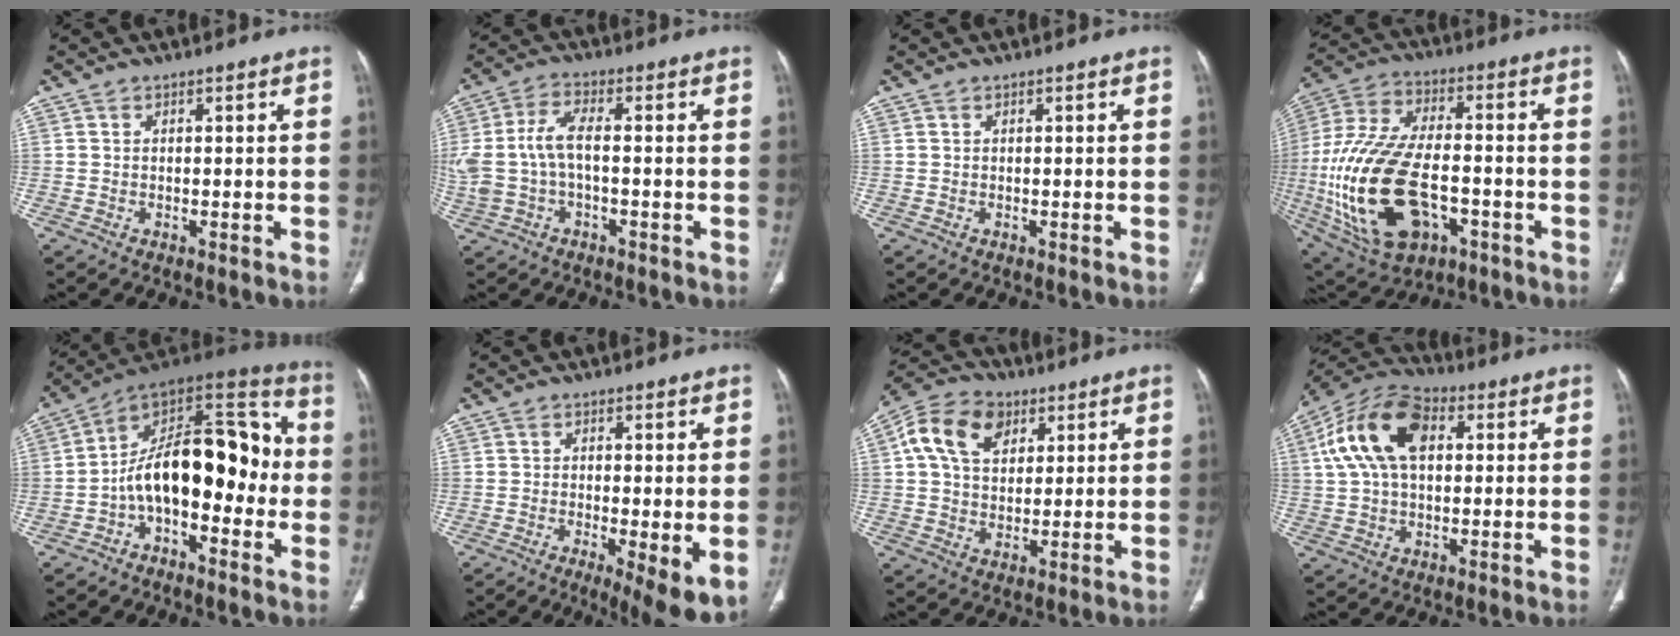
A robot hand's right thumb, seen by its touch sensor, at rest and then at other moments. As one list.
[{"total": 9.0, "force": [-0.8, 4.4, 7.8], "torque": [-0.194, 0.027, -0.012]}, {"total": 0.0}, {"total": 26.0, "force": [-6.2, 14.4, 20.8], "torque": [-0.448, 0.008, -0.089]}, {"total": 19.7, "force": [-2.9, 10.5, 16.5], "torque": [-0.224, 0.076, -0.056]}, {"total": 8.0, "force": [-1.9, 2.1, 7.5], "torque": [-0.113, -0.024, -0.028]}, {"total": 13.1, "force": [4.9, 9.2, 7.8], "torque": [-0.132, 0.002, 0.083]}, {"total": 15.7, "force": [3.8, 9.5, 11.9], "torque": [-0.225, 0.024, 0.063]}]